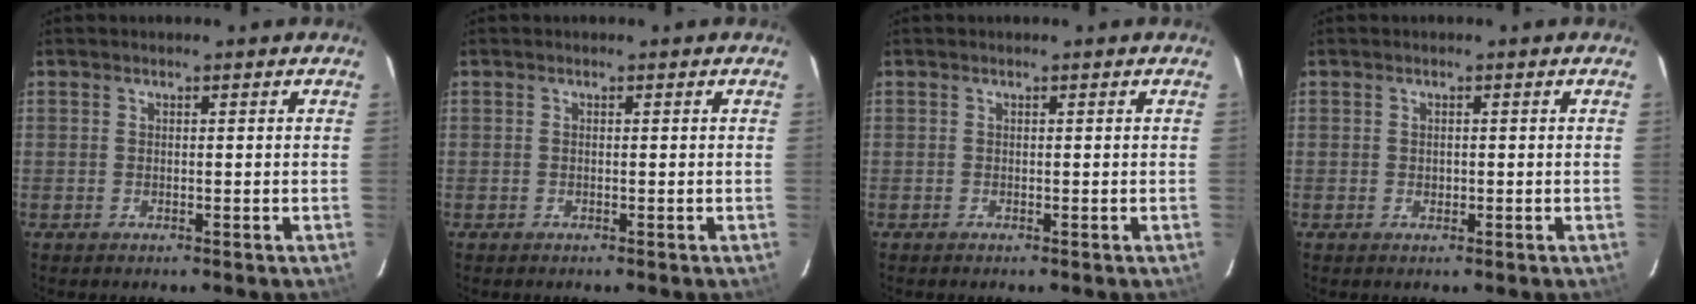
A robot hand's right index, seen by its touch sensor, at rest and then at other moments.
{"total": 0.0}
{"total": 0.0}
{"total": 1.0, "force": [0.0, 0.8, 0.4], "torque": [-0.004, 0.003, 0.001]}